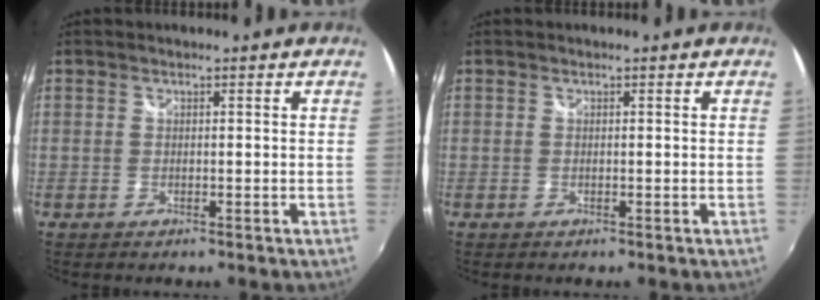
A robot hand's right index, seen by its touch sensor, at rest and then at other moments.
{"total": 0.0}